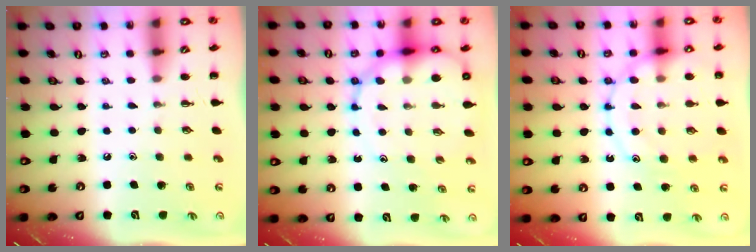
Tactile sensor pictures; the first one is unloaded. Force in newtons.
{"total": 14.6, "press": 14.1, "slide": 3.7}
{"total": 16.2, "press": 16.1, "slide": 2.0}